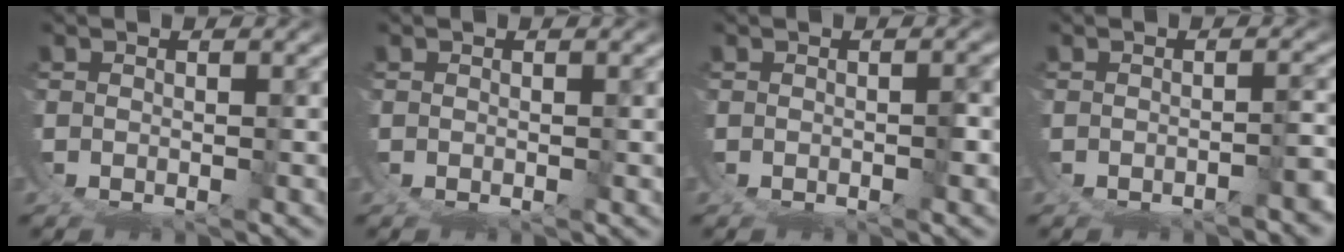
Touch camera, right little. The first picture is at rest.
{"total": 0.0}
{"total": 0.6, "force": [-0.3, -0.2, 0.4], "torque": [-0.003, 0.002, -0.006]}
{"total": 1.8, "force": [-1.4, -0.3, 1.0], "torque": [-0.014, 0.004, -0.023]}